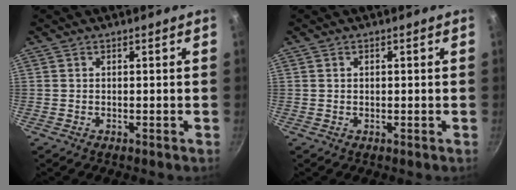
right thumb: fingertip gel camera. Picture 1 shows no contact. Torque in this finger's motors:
{"motor_torque": [-0.06, -0.09, -0.55, 0.11, -0.02]}